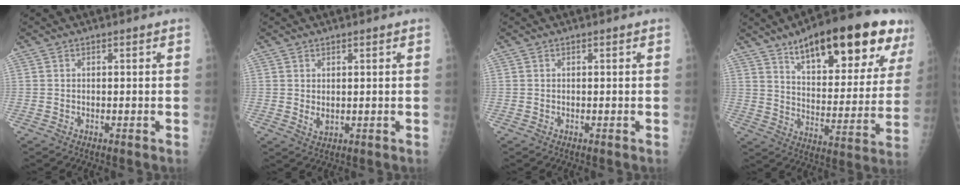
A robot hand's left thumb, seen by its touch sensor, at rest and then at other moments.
{"total": 2.5, "force": [0.6, 1.3, 2.1], "torque": [-0.031, -0.011, 0.016]}
{"total": 0.0}
{"total": 25.9, "force": [15.2, 8.6, 19.1], "torque": [-0.236, -0.039, 0.224]}